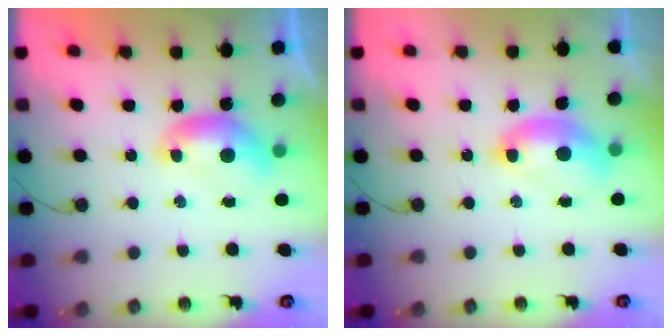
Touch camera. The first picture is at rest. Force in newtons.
{"total": 2.6, "press": 2.6, "slide": 0.6}